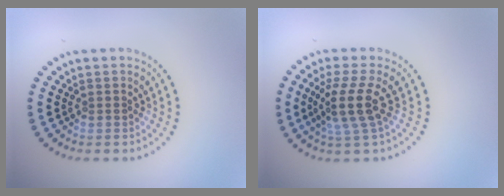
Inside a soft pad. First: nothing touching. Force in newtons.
{"total": 3.7, "press": 2.7, "slide": 2.5}